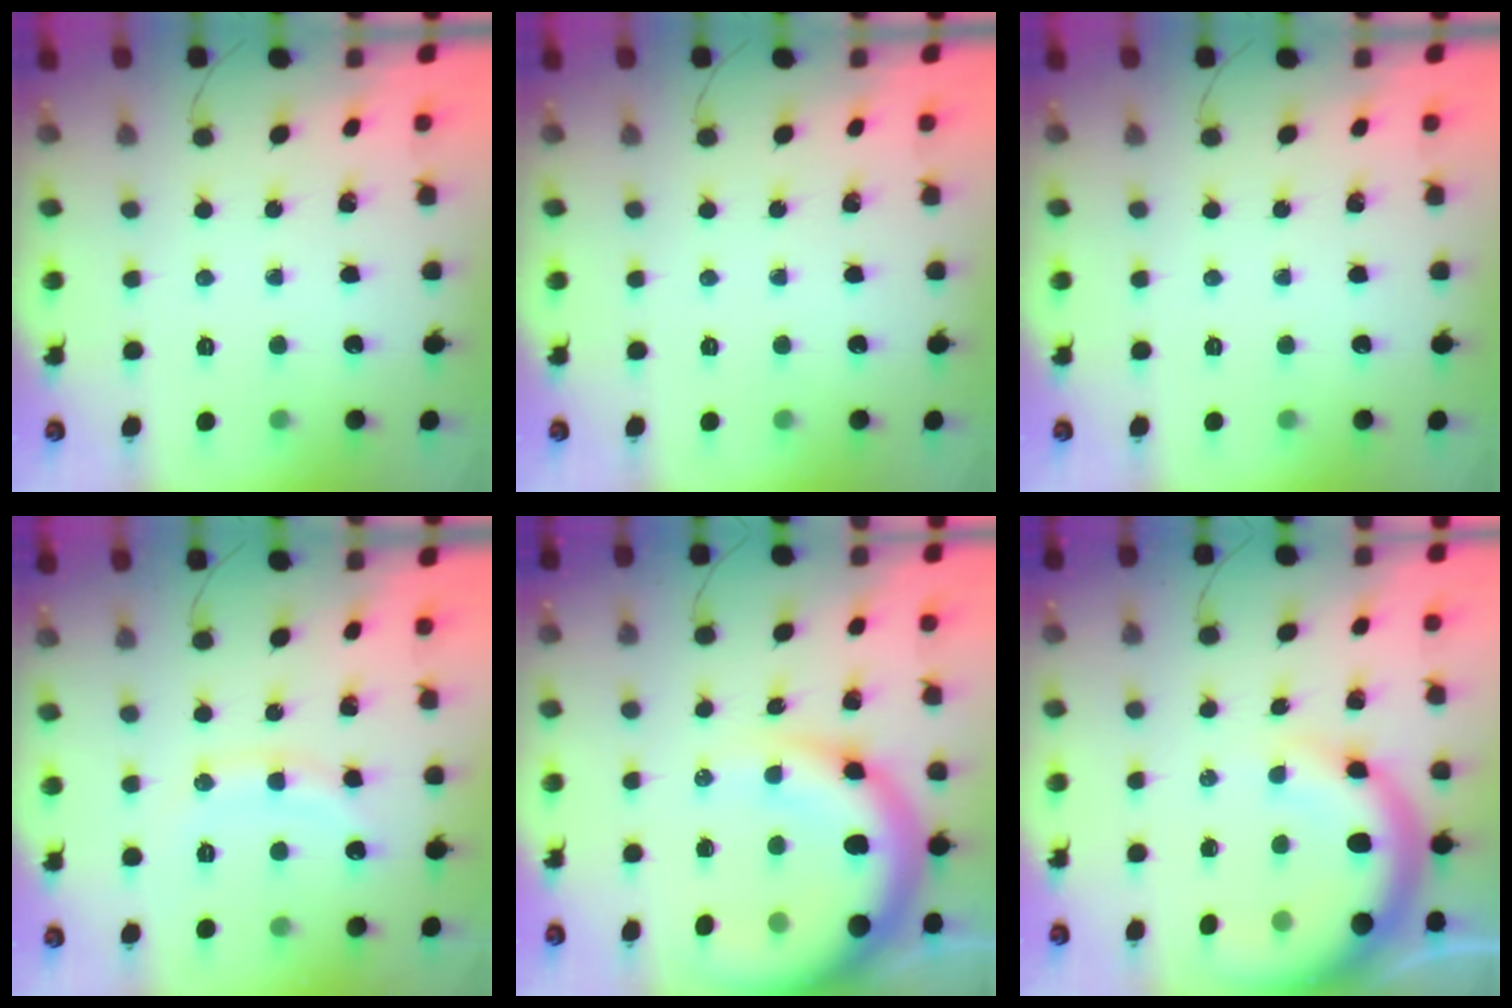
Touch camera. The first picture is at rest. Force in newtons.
{"total": 0.0}
{"total": 0.0}
{"total": 9.6, "press": 9.5, "slide": 0.7}
{"total": 18.5, "press": 17.9, "slide": 4.5}
{"total": 12.7, "press": 12.4, "slide": 2.7}